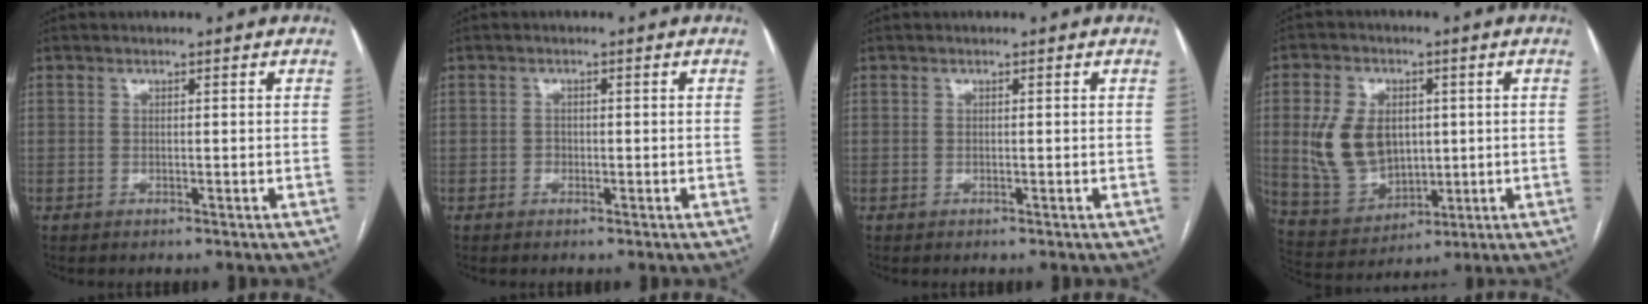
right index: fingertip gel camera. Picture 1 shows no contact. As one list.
[{"total": 0.9, "force": [-0.3, 0.8, 0.3], "torque": [-0.002, 0.004, -0.008]}, {"total": 0.0}, {"total": 11.7, "force": [1.4, 8.2, 8.3], "torque": [-0.185, 0.014, 0.047]}]